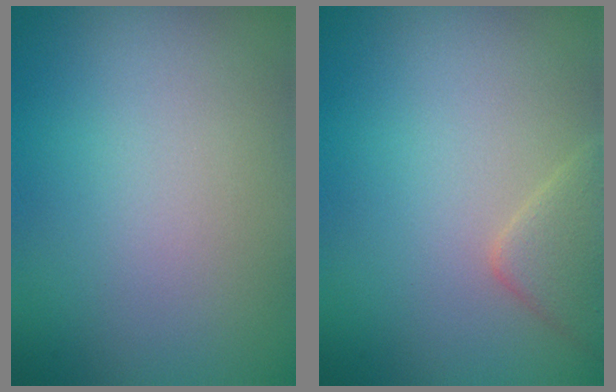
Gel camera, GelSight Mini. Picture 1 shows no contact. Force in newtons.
{"total": 2.6, "press": 2.6, "slide": 0.2}